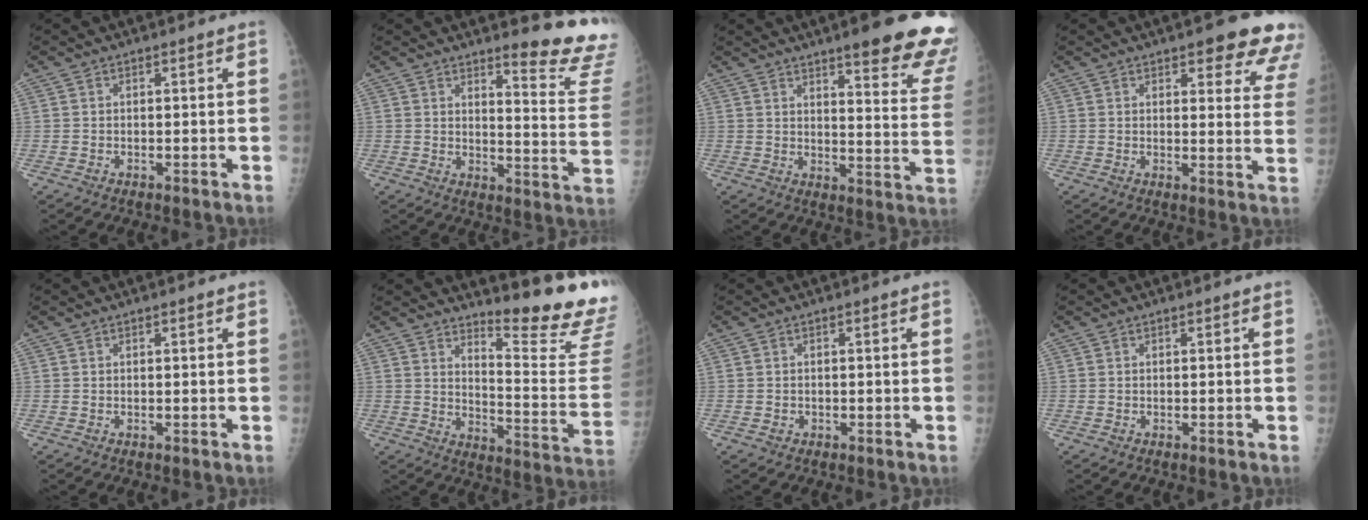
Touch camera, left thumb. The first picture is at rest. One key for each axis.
{"total": 13.5, "fx": 12.3, "fy": 1.1, "fz": 5.7, "tx": -0.048, "ty": -0.149, "tz": 0.136}
{"total": 20.1, "fx": 14.5, "fy": 3.3, "fz": 13.5, "tx": -0.144, "ty": -0.078, "tz": 0.173}
{"total": 12.9, "fx": 8.8, "fy": 4.3, "fz": 8.5, "tx": -0.054, "ty": -0.040, "tz": 0.087}
{"total": 0.0}
{"total": 16.7, "fx": 15.0, "fy": 0.2, "fz": 7.3, "tx": -0.084, "ty": -0.191, "tz": 0.195}
{"total": 0.9, "fx": -0.5, "fy": 0.8, "fz": 0.1, "tx": 0.004, "ty": 0.005, "tz": -0.005}
{"total": 0.0}